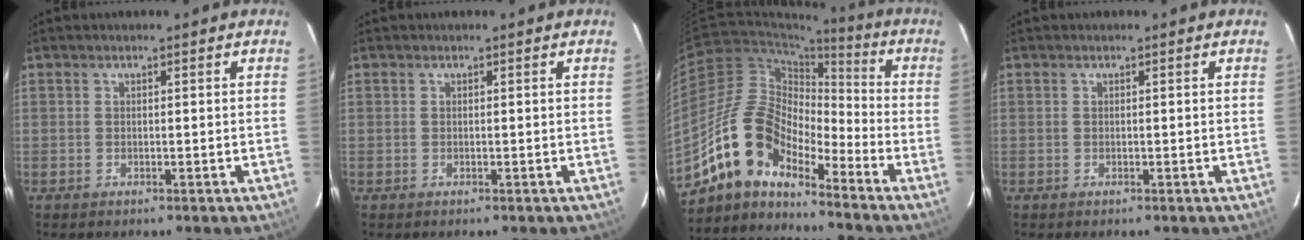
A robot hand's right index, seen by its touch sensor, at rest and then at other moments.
{"total": 0.0}
{"total": 13.3, "force": [-10.6, 5.2, 6.2], "torque": [-0.109, 0.018, -0.210]}
{"total": 0.0}